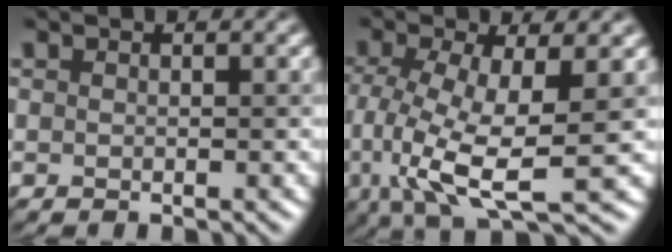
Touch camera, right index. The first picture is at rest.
{"total": 8.5, "force": [-0.8, 2.9, 7.9], "torque": [-0.162, -0.004, -0.015]}